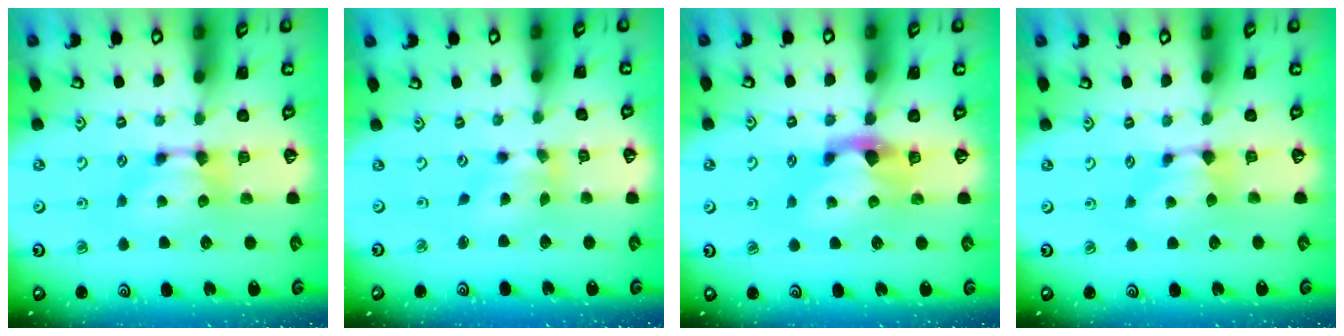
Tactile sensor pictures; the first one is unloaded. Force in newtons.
{"total": 2.1, "press": 1.6, "slide": 1.3}
{"total": 2.2, "press": 1.9, "slide": 1.2}
{"total": 0.9, "press": 0.6, "slide": 0.6}